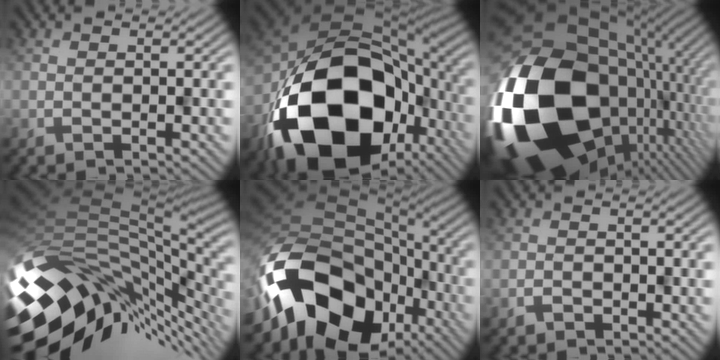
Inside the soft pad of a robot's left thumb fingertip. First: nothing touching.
{"total": 20.9, "force": [-7.2, 14.0, 13.7], "torque": [-0.314, -0.060, -0.085]}
{"total": 22.3, "force": [-2.5, 16.1, 15.2], "torque": [-0.378, -0.068, -0.020]}
{"total": 13.9, "force": [-3.1, 8.0, 10.9], "torque": [-0.214, -0.025, -0.047]}
{"total": 17.3, "force": [-7.5, 11.5, 10.4], "torque": [-0.226, -0.046, -0.102]}
{"total": 1.1, "force": [-0.9, 0.5, -0.5], "torque": [0.004, -0.006, -0.013]}